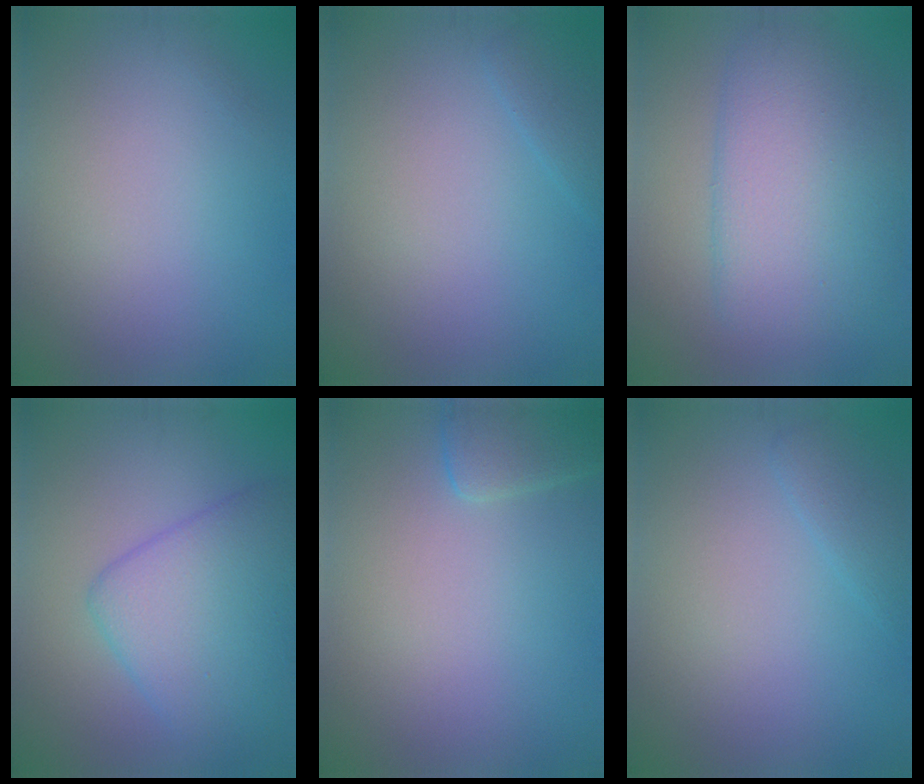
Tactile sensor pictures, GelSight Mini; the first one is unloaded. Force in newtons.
{"total": 1.3, "press": 1.3, "slide": 0.1}
{"total": 7.0, "press": 7.0, "slide": 0.3}
{"total": 7.0, "press": 7.0, "slide": 0.2}
{"total": 2.3, "press": 2.3, "slide": 0.2}
{"total": 1.5, "press": 1.5, "slide": 0.1}